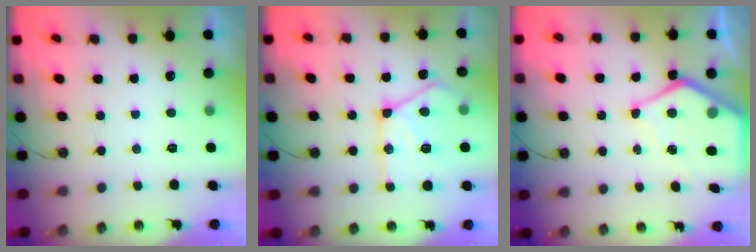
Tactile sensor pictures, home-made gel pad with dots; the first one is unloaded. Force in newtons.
{"total": 17.3, "press": 17.2, "slide": 1.9}
{"total": 11.1, "press": 11.0, "slide": 1.0}